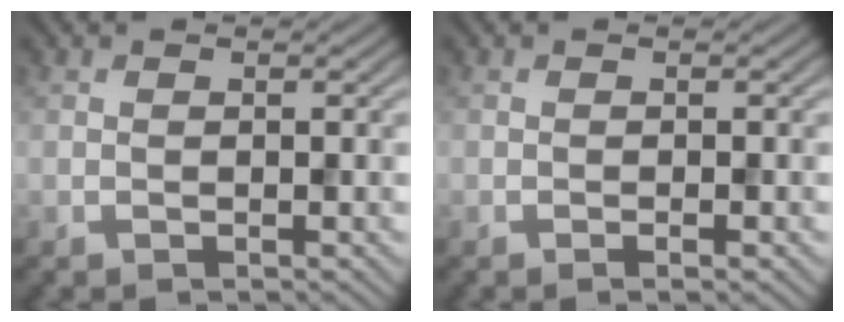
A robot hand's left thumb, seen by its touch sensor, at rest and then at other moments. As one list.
[{"total": 1.0, "force": [-0.4, 0.0, 0.9], "torque": [-0.014, -0.002, -0.010]}]